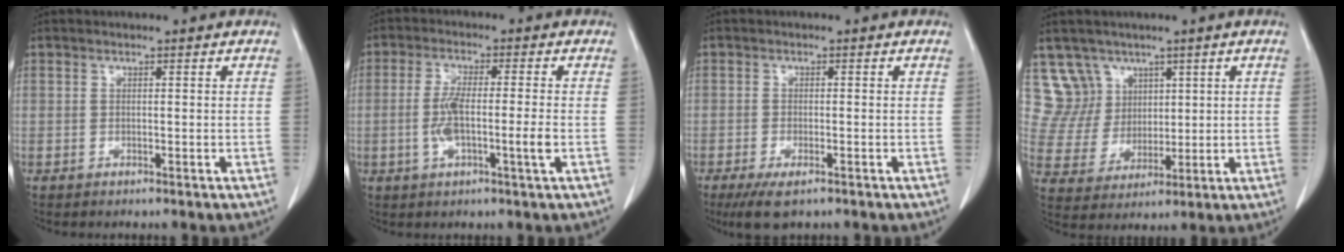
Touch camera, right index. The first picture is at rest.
{"total": 6.6, "force": [-1.3, 0.4, 6.5], "torque": [-0.127, -0.001, -0.024]}
{"total": 4.8, "force": [-3.1, 1.3, 3.4], "torque": [-0.062, -0.012, -0.049]}
{"total": 7.7, "force": [4.7, 6.2, -0.3], "torque": [0.002, 0.019, 0.103]}